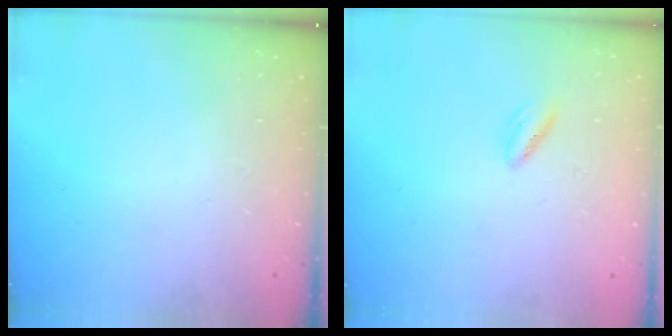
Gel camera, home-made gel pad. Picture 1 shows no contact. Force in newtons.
{"total": 3.2, "press": 3.0, "slide": 1.1}